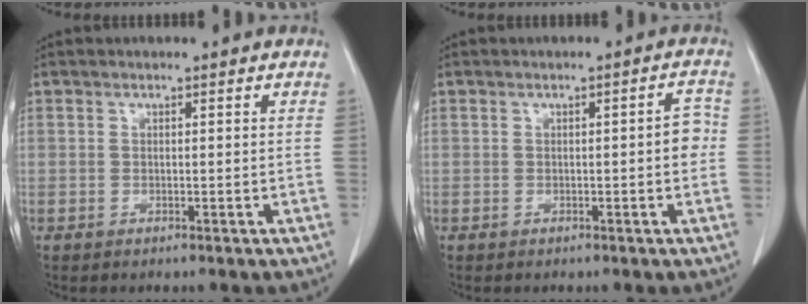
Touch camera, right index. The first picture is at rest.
{"total": 2.7, "force": [-0.2, 0.6, 2.7], "torque": [-0.028, 0.005, -0.005]}